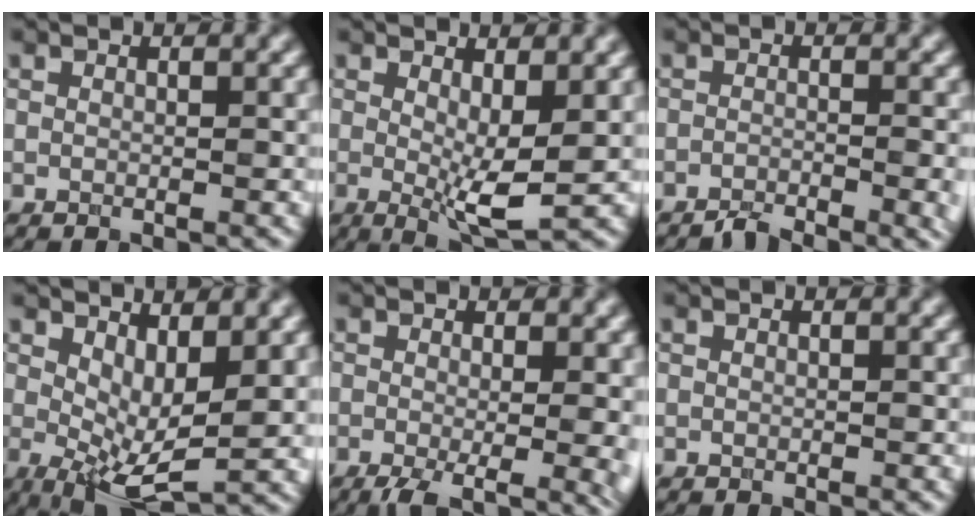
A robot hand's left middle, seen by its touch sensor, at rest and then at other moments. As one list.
[{"total": 4.6, "force": [0.1, 1.1, 4.5], "torque": [-0.073, -0.015, 0.004]}, {"total": 3.6, "force": [-2.4, 0.9, 2.4], "torque": [-0.034, -0.005, -0.044]}, {"total": 6.3, "force": [1.4, 2.6, 5.6], "torque": [-0.103, -0.014, 0.027]}, {"total": 7.0, "force": [-1.6, 2.8, 6.2], "torque": [-0.089, -0.022, -0.017]}, {"total": 0.0}]